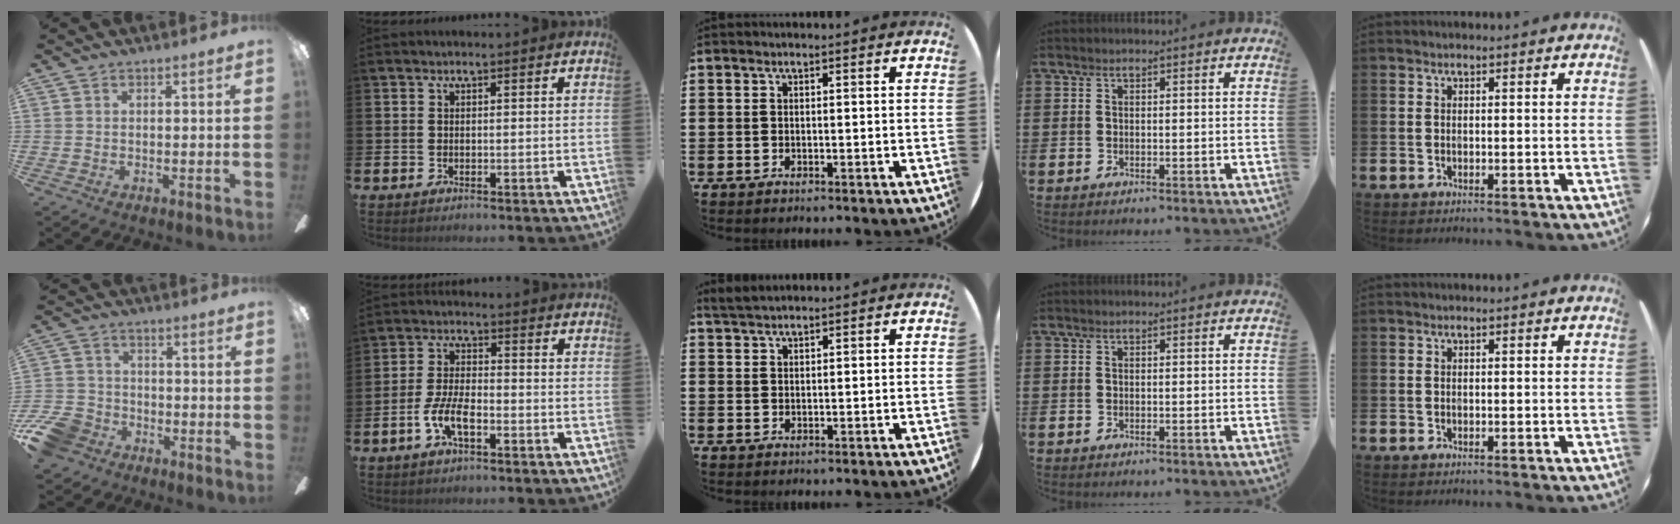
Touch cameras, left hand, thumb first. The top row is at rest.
{"thumb": {"total": 9.7, "force": [-6.2, 6.5, 3.8], "torque": [-0.091, 0.042, -0.115]}, "index": {"total": 5.5, "force": [-2.4, 2.1, 4.5], "torque": [-0.102, 0.006, -0.046]}, "middle": {"total": 2.0, "force": [1.9, 0.3, 0.6], "torque": [-0.015, 0.004, 0.036]}}